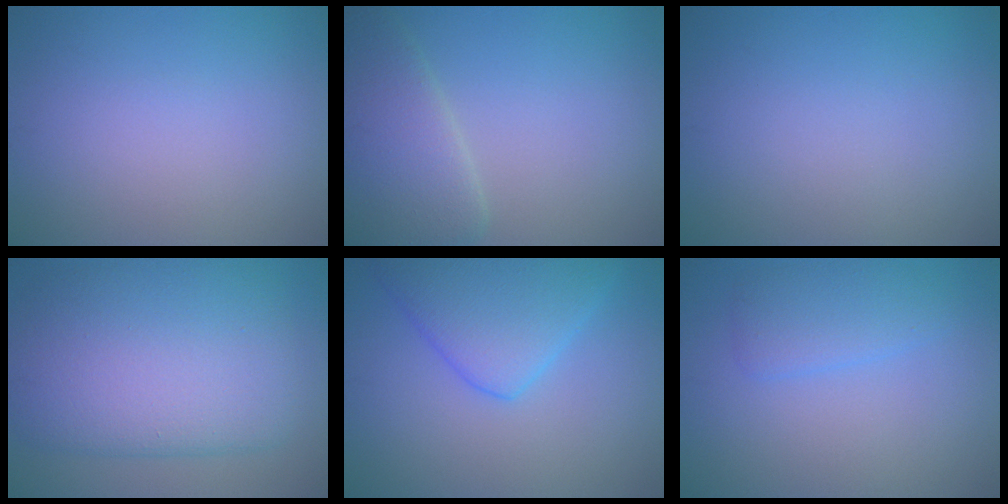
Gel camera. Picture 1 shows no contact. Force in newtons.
{"total": 5.7, "press": 5.7, "slide": 0.0}
{"total": 0.0}
{"total": 10.1, "press": 10.0, "slide": 0.7}
{"total": 5.7, "press": 5.7, "slide": 0.3}
{"total": 2.5, "press": 2.5, "slide": 0.1}